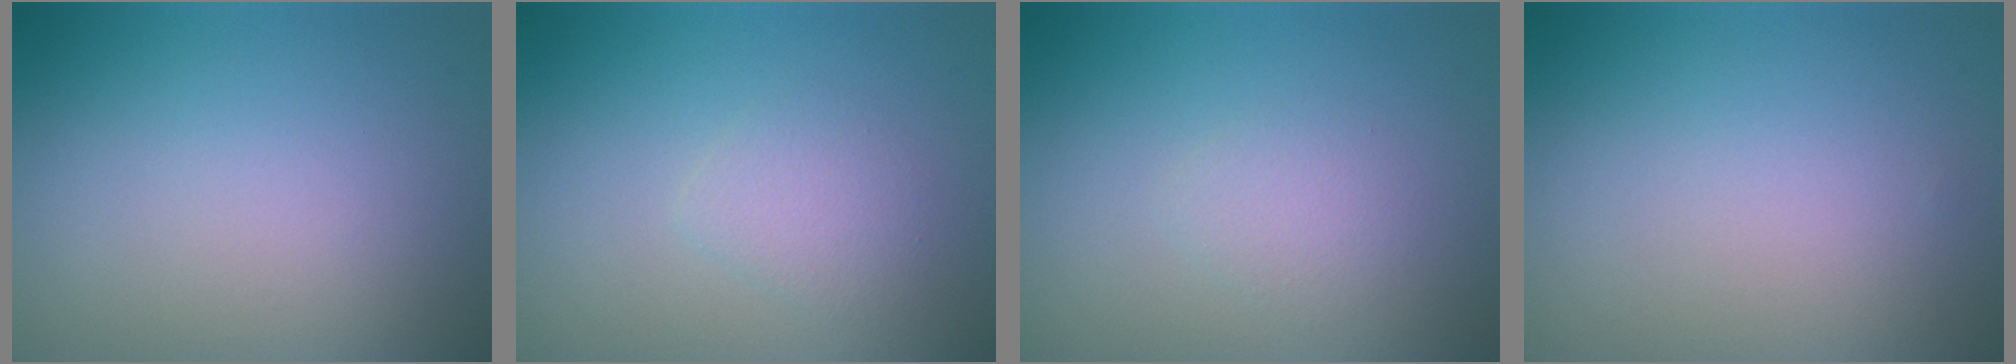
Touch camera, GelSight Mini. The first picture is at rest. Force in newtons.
{"total": 1.8, "press": 1.8, "slide": 0.1}
{"total": 1.4, "press": 1.4, "slide": 0.0}
{"total": 0.0}